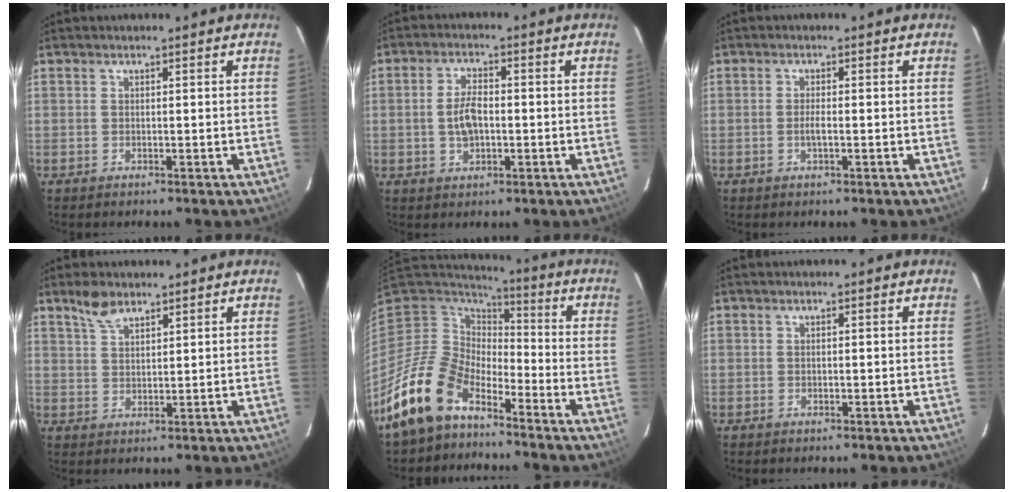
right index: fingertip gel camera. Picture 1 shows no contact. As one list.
[{"total": 5.9, "force": [-0.5, 3.3, 4.9], "torque": [-0.096, 0.005, -0.004]}, {"total": 1.9, "force": [-0.4, 0.4, 1.9], "torque": [-0.037, 0.000, -0.009]}, {"total": 4.5, "force": [3.5, 1.8, 2.2], "torque": [-0.042, 0.007, 0.068]}, {"total": 14.3, "force": [-10.5, 7.5, 6.2], "torque": [-0.141, 0.002, -0.197]}, {"total": 0.6, "force": [0.1, 0.3, 0.5], "torque": [-0.010, 0.001, 0.002]}]